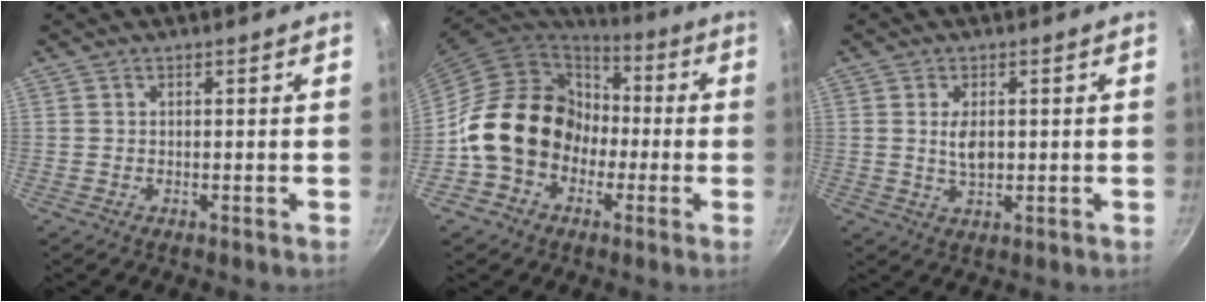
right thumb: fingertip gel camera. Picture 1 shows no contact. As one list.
[{"total": 17.5, "force": [-2.5, 14.7, 9.1], "torque": [-0.111, 0.055, -0.040]}, {"total": 4.2, "force": [0.4, 2.3, 3.4], "torque": [-0.057, -0.005, 0.009]}]